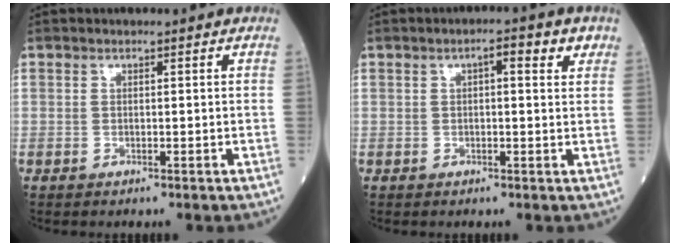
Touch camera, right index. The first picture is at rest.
{"total": 3.9, "force": [1.7, 1.1, 3.4], "torque": [-0.049, 0.013, 0.021]}